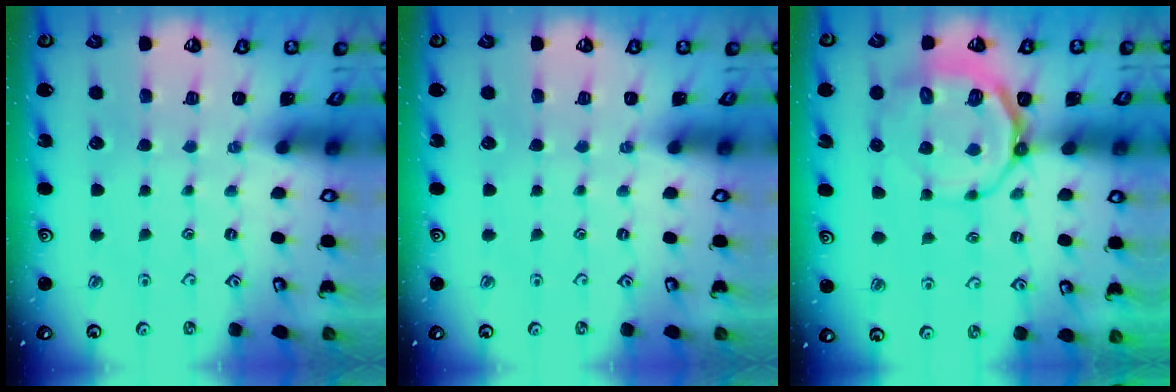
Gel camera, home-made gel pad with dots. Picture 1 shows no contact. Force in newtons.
{"total": 0.0}
{"total": 9.1, "press": 8.6, "slide": 3.0}